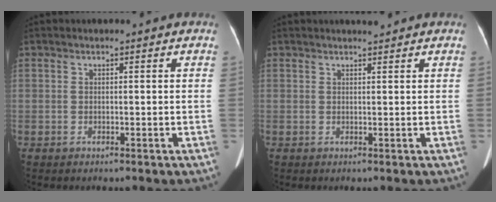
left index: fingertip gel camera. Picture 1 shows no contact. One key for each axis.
{"total": 1.8, "fx": 1.7, "fy": -0.1, "fz": 0.7, "tx": -0.009, "ty": 0.003, "tz": 0.028}